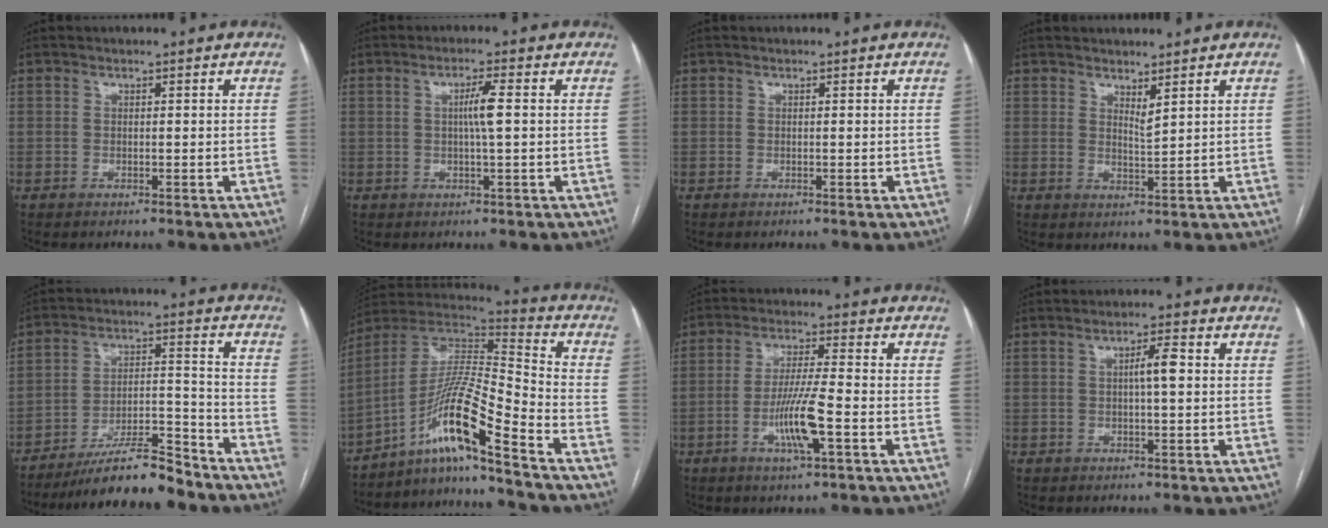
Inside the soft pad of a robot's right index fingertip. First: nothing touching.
{"total": 3.5, "force": [0.4, -0.3, 3.4], "torque": [-0.065, 0.001, 0.009]}
{"total": 0.0}
{"total": 1.8, "force": [1.5, -0.1, 1.1], "torque": [-0.024, -0.014, 0.032]}
{"total": 12.8, "force": [-11.1, 1.6, 6.2], "torque": [-0.097, 0.014, -0.189]}
{"total": 14.0, "force": [-9.4, -1.0, 10.4], "torque": [-0.202, 0.013, -0.170]}
{"total": 10.3, "force": [-3.4, 0.1, 9.7], "torque": [-0.194, -0.010, -0.064]}
{"total": 3.5, "force": [0.3, 0.2, 3.5], "torque": [-0.058, 0.005, 0.004]}